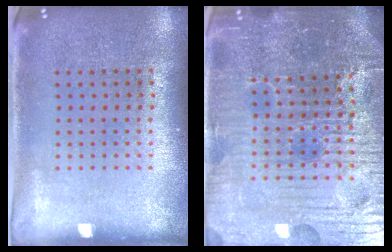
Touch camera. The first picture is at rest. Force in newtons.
{"total": 6.3, "press": 5.8, "slide": 2.3}